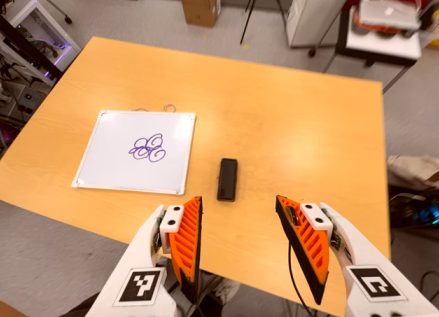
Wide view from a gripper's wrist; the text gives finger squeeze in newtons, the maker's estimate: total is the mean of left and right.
{"total": 0.0}